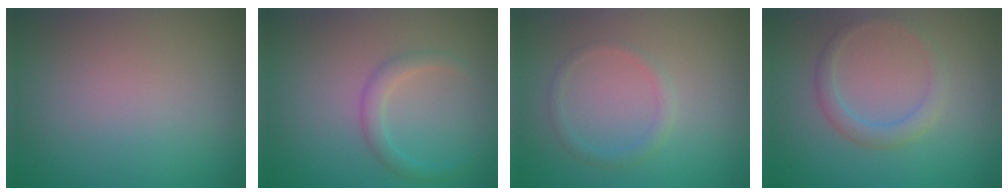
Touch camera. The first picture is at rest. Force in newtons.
{"total": 1.7, "press": 1.7, "slide": 0.1}
{"total": 1.3, "press": 1.3, "slide": 0.2}
{"total": 1.9, "press": 1.9, "slide": 0.1}